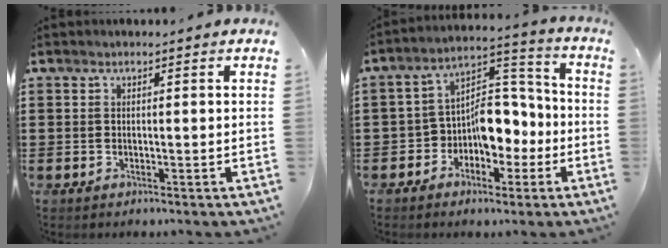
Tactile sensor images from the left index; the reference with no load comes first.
{"total": 7.6, "force": [-2.7, 5.8, 4.2], "torque": [-0.067, 0.005, -0.054]}